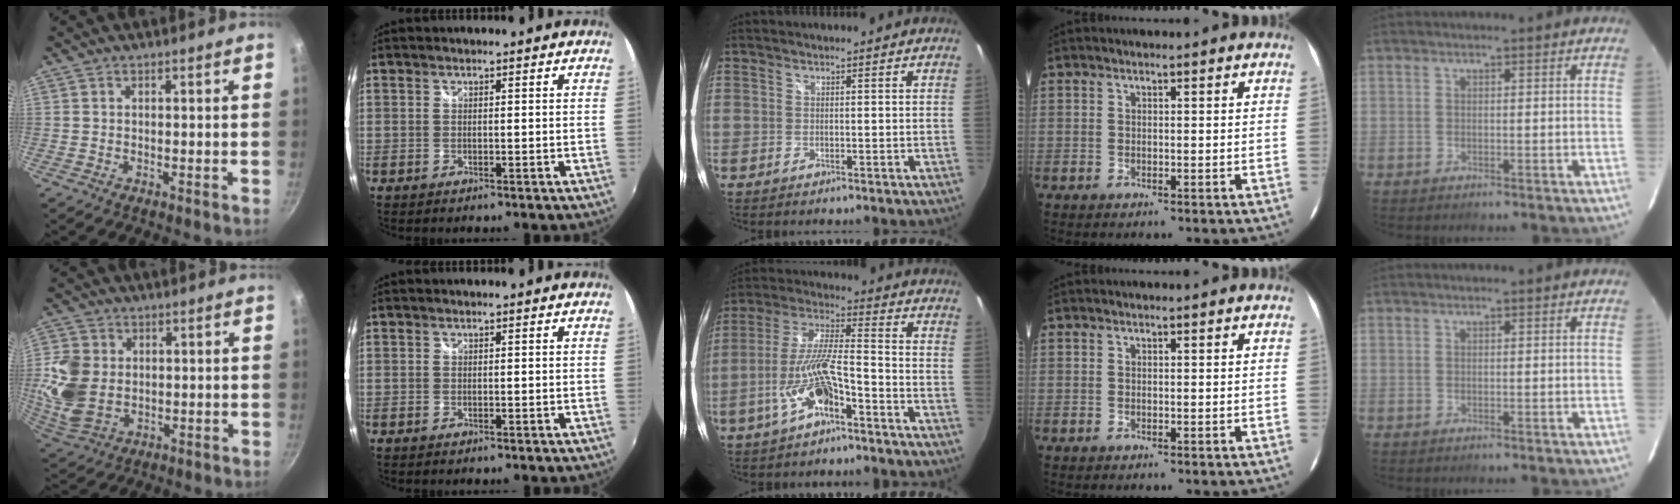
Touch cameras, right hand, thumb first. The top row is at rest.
{"thumb": {"total": 11.6, "force": [0.8, 8.9, 7.4], "torque": [-0.139, -0.013, 0.024]}, "middle": {"total": 11.0, "force": [-5.9, 2.6, 9.0], "torque": [-0.195, 0.001, -0.104]}}